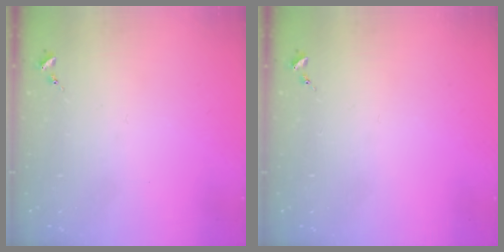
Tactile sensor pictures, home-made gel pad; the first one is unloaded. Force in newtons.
{"total": 0.0}